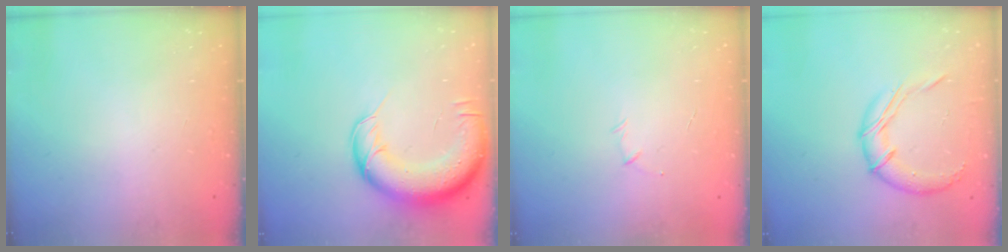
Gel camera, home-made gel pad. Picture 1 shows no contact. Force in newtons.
{"total": 16.3, "press": 15.9, "slide": 3.8}
{"total": 4.0, "press": 3.9, "slide": 0.9}
{"total": 11.6, "press": 11.5, "slide": 1.5}